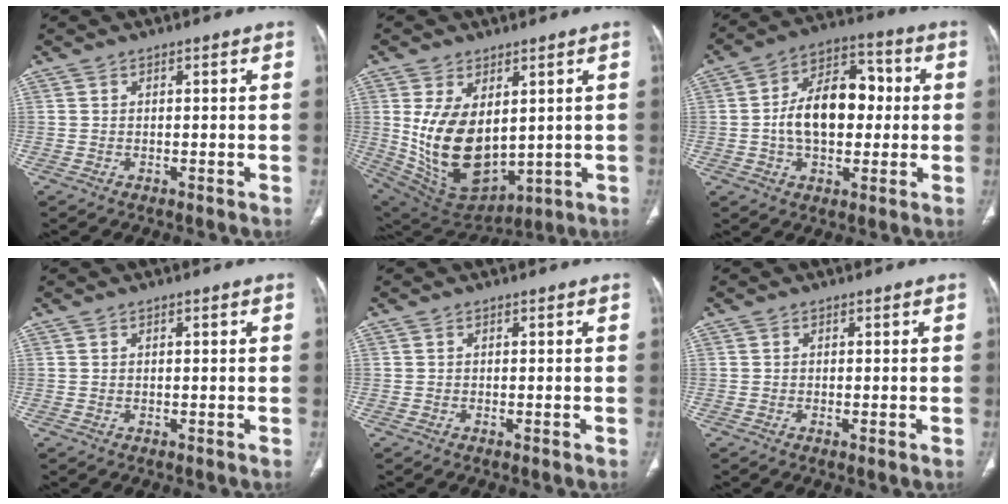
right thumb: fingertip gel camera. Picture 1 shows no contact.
{"total": 15.5, "force": [1.9, 9.5, 12.2], "torque": [-0.205, -0.022, 0.072]}
{"total": 14.9, "force": [0.1, 9.4, 11.6], "torque": [-0.163, 0.033, -0.003]}
{"total": 0.7, "force": [0.2, 0.2, 0.6], "torque": [-0.015, 0.003, 0.006]}
{"total": 0.0}
{"total": 0.8, "force": [-0.3, 0.1, 0.7], "torque": [-0.019, -0.003, -0.005]}